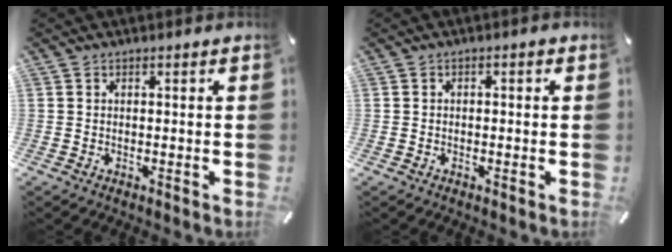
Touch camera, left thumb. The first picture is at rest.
{"total": 0.9, "force": [-0.4, 0.6, 0.5], "torque": [-0.009, 0.004, -0.010]}